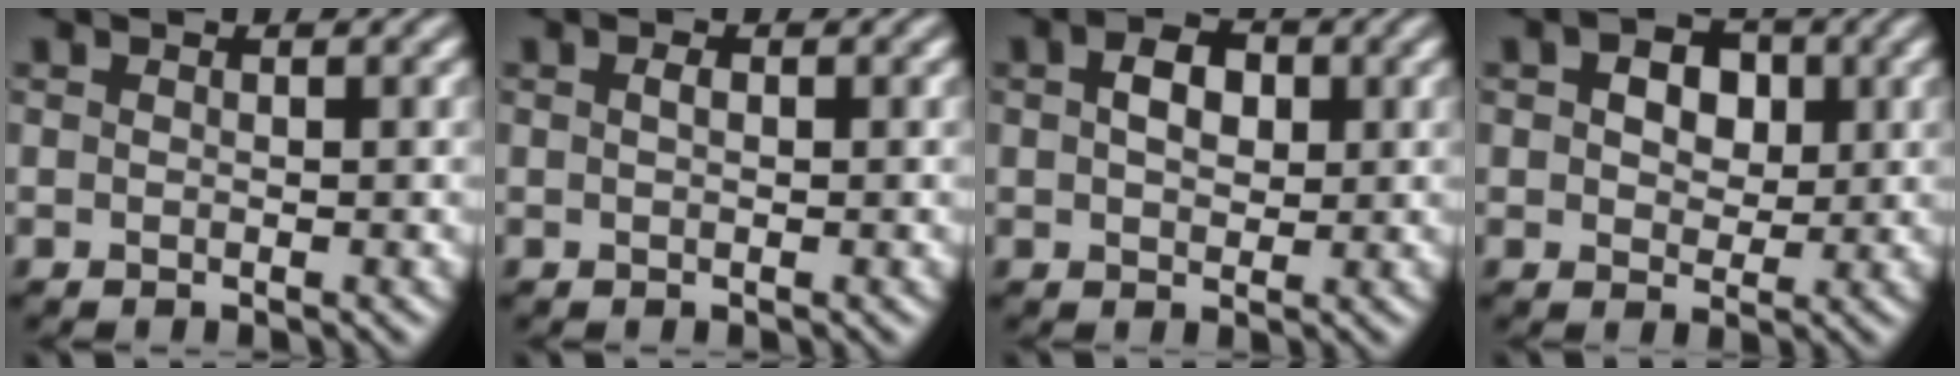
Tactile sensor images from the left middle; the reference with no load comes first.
{"total": 0.7, "force": [0.2, 0.3, 0.6], "torque": [-0.012, 0.002, 0.002]}
{"total": 3.3, "force": [0.8, 2.2, 2.4], "torque": [-0.045, 0.005, 0.011]}
{"total": 4.5, "force": [1.3, 3.1, 3.0], "torque": [-0.042, 0.007, 0.006]}